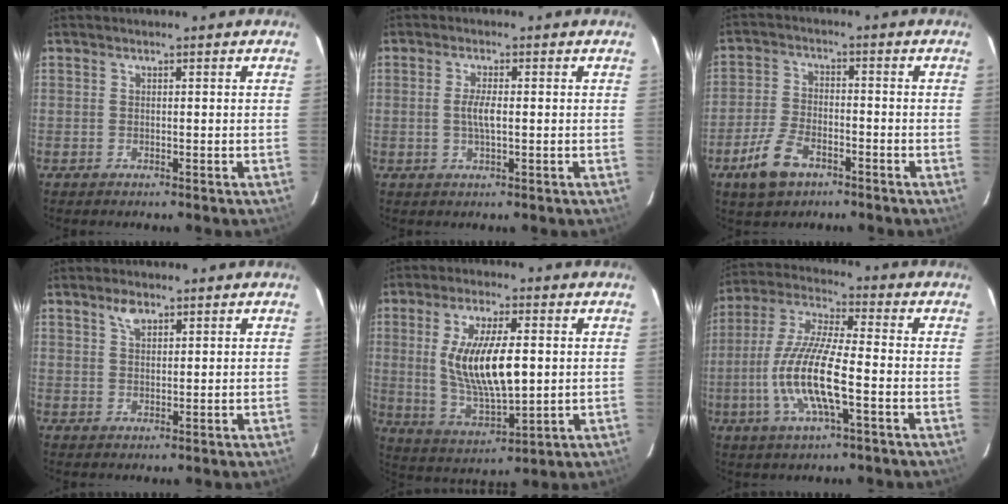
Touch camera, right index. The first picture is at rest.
{"total": 3.1, "force": [-0.1, 0.7, 3.0], "torque": [-0.059, 0.000, -0.001]}
{"total": 8.2, "force": [-4.9, 4.2, 5.1], "torque": [-0.121, -0.001, -0.090]}
{"total": 2.9, "force": [1.8, 1.5, 1.6], "torque": [-0.028, 0.008, 0.034]}
{"total": 14.7, "force": [1.5, 5.4, 13.6], "torque": [-0.256, -0.007, 0.039]}
{"total": 14.4, "force": [-3.8, 2.8, 13.6], "torque": [-0.282, -0.005, -0.075]}